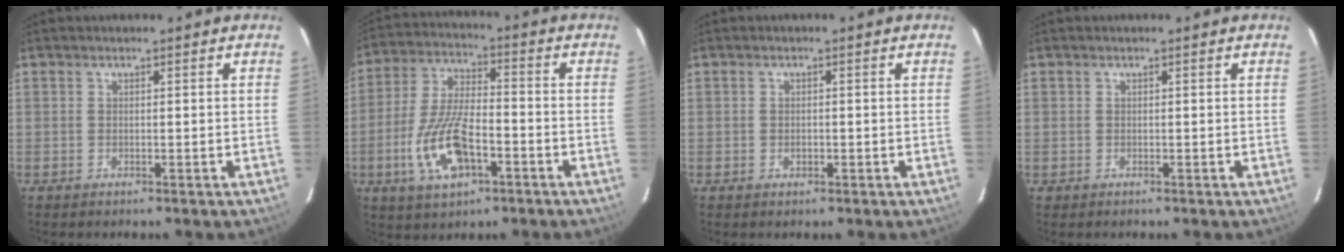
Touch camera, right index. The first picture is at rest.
{"total": 13.5, "force": [-5.0, 5.5, 11.2], "torque": [-0.240, -0.004, -0.090]}
{"total": 1.2, "force": [-0.3, 1.0, 0.5], "torque": [-0.009, 0.000, -0.004]}
{"total": 0.7, "force": [-0.2, 0.7, -0.1], "torque": [0.001, 0.002, -0.002]}